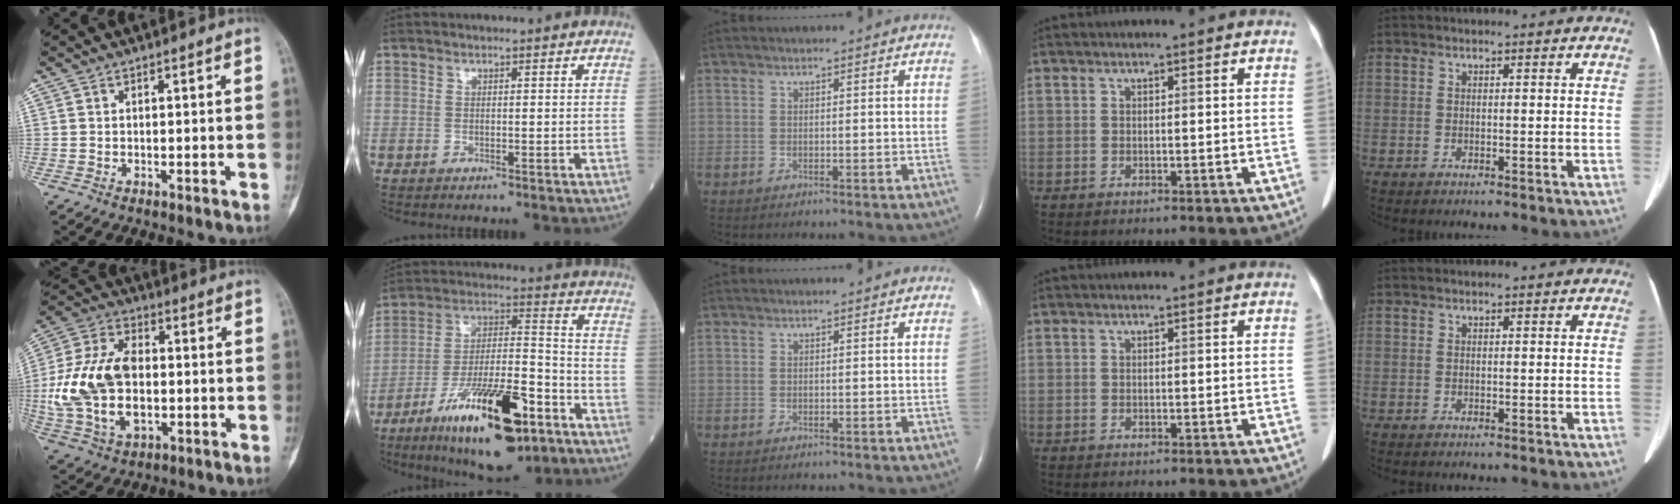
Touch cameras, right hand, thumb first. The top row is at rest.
{"thumb": {"total": 19.3, "force": [-0.8, 11.8, 15.3], "torque": [-0.310, 0.010, -0.009]}, "index": {"total": 20.7, "force": [-11.8, 5.1, 16.2], "torque": [-0.276, -0.015, -0.194]}}